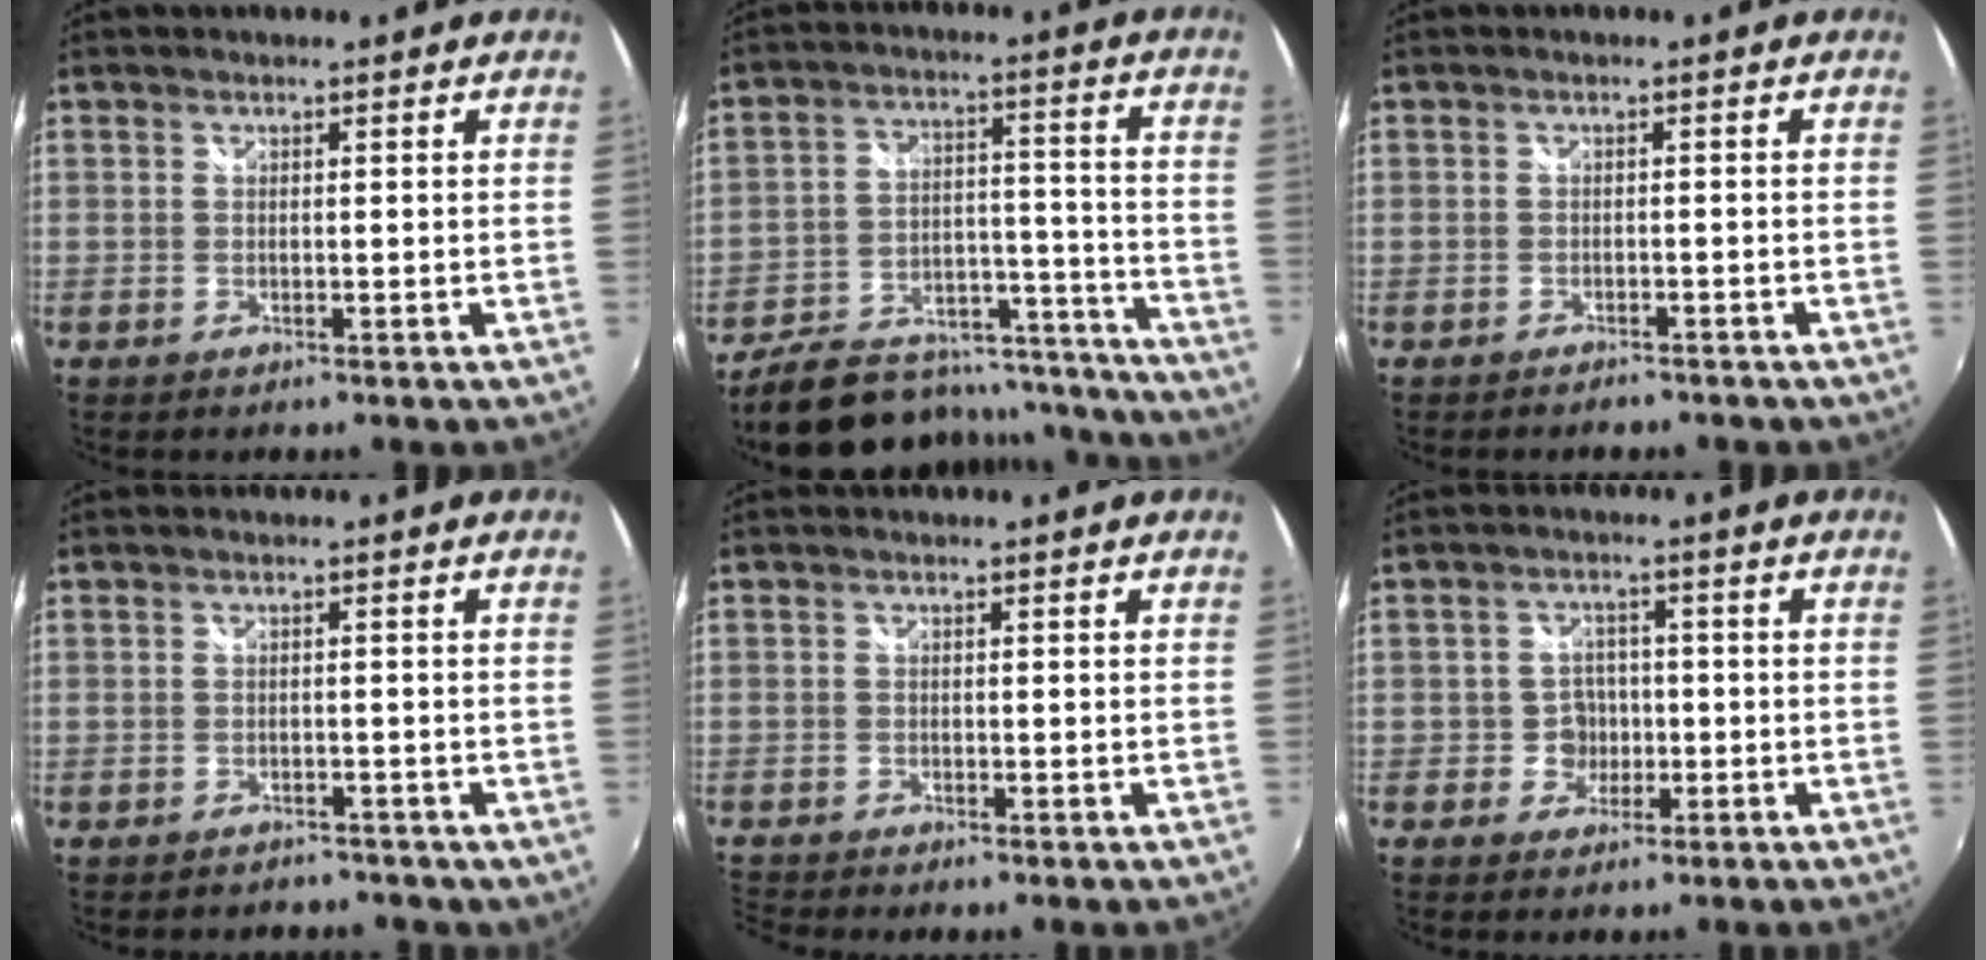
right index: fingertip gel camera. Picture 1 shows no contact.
{"total": 21.2, "force": [-16.5, 10.2, 8.5], "torque": [-0.151, 0.051, -0.197]}
{"total": 3.2, "force": [-2.9, 1.0, 1.0], "torque": [-0.026, -0.009, -0.039]}
{"total": 4.3, "force": [-3.5, 2.4, 1.0], "torque": [-0.017, 0.000, -0.041]}
{"total": 2.1, "force": [-2.0, -0.1, 0.7], "torque": [-0.021, -0.013, -0.045]}
{"total": 3.8, "force": [-1.1, 3.6, 0.4], "torque": [-0.005, 0.014, -0.017]}